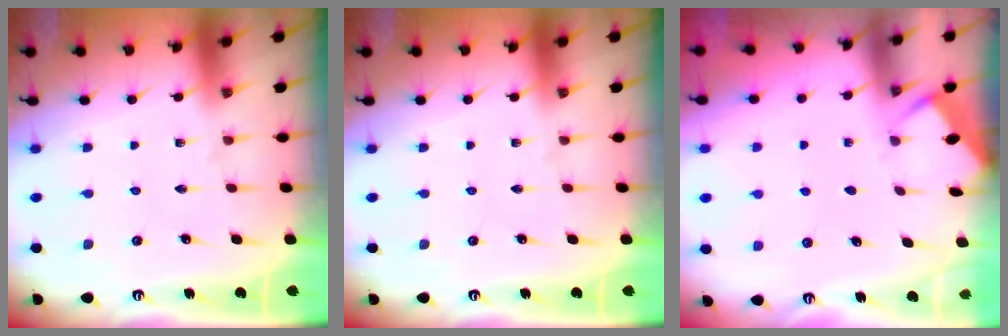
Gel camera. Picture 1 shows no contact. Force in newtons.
{"total": 0.0}
{"total": 2.5, "press": 2.5, "slide": 0.4}